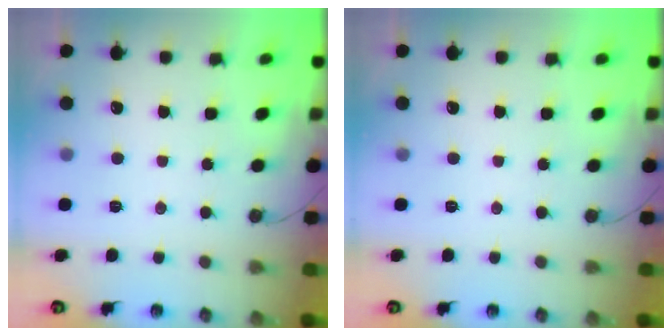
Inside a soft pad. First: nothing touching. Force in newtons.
{"total": 0.0}